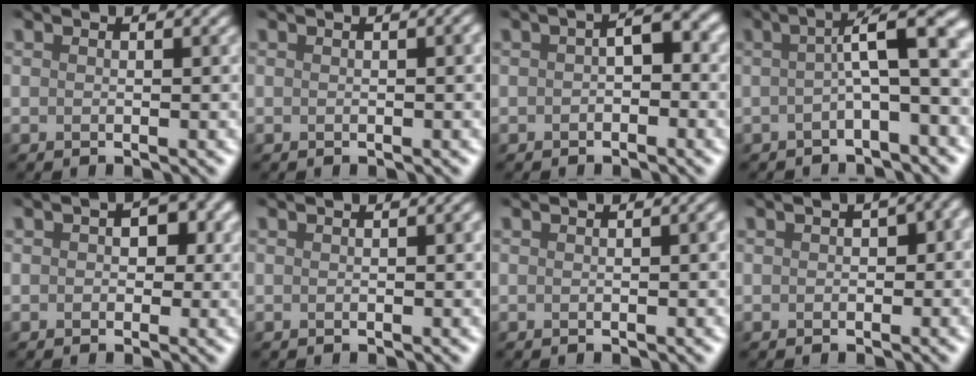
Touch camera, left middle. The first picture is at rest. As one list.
[{"total": 1.4, "force": [-0.3, 0.7, 1.2], "torque": [-0.006, 0.008, -0.008]}, {"total": 2.2, "force": [-0.8, 1.1, 1.7], "torque": [-0.024, 0.012, -0.019]}, {"total": 5.7, "force": [-0.7, 1.0, 5.6], "torque": [-0.074, 0.027, -0.021]}, {"total": 2.3, "force": [0.0, 1.9, 1.3], "torque": [0.009, 0.009, -0.008]}, {"total": 1.3, "force": [-0.3, 0.7, 1.1], "torque": [-0.006, 0.008, -0.007]}, {"total": 1.8, "force": [-0.4, 0.9, 1.5], "torque": [-0.006, 0.011, -0.010]}, {"total": 5.6, "force": [-0.4, 3.6, 4.2], "torque": [-0.014, 0.024, -0.023]}]